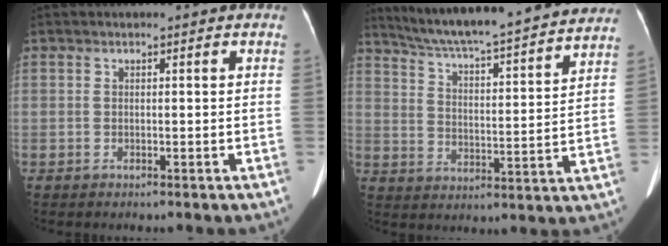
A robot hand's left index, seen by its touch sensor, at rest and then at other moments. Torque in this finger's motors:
{"motor_torque": [0.80, -1.34, 0.22, 0.07]}